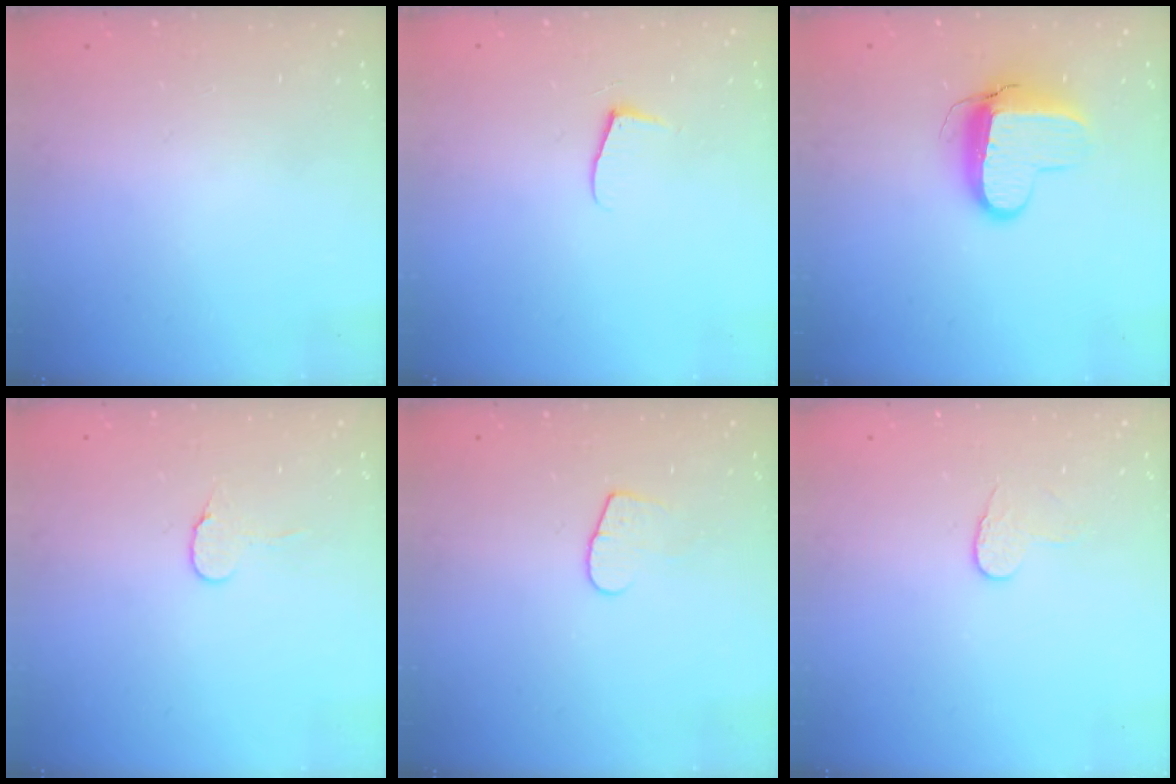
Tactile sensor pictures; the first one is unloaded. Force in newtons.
{"total": 5.2, "press": 5.2, "slide": 0.5}
{"total": 9.9, "press": 9.9, "slide": 0.9}
{"total": 6.1, "press": 6.1, "slide": 0.5}
{"total": 7.3, "press": 7.3, "slide": 0.5}
{"total": 3.7, "press": 3.7, "slide": 0.3}